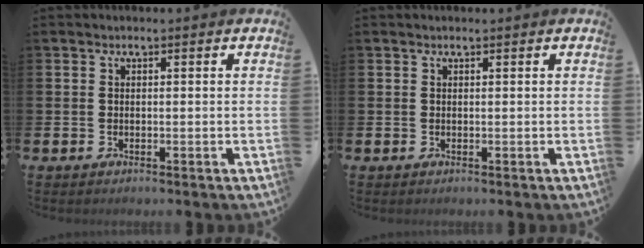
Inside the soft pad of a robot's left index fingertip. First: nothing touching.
{"total": 0.0}